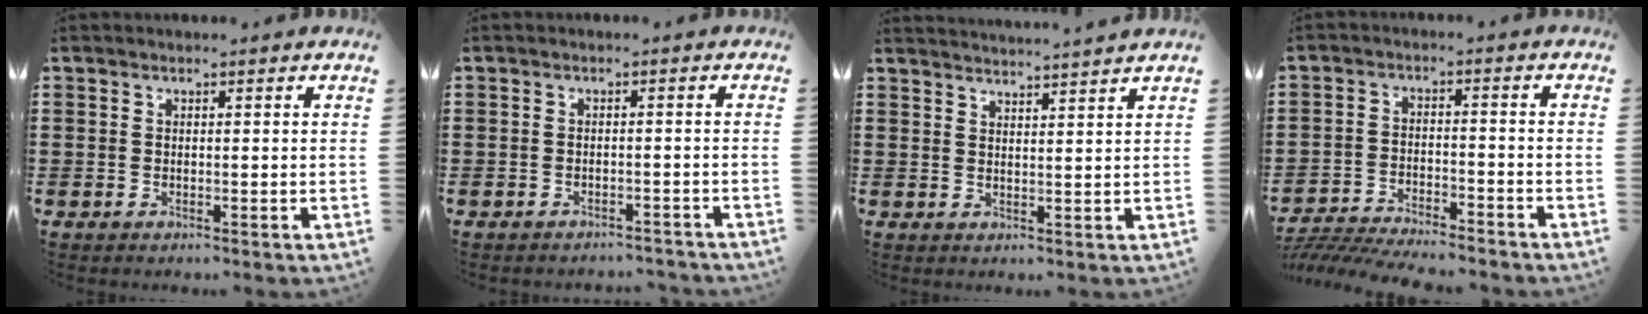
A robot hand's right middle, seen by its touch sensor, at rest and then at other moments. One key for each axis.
{"total": 1.5, "fx": -1.5, "fy": 0.2, "fz": 0.0, "tx": -0.007, "ty": -0.001, "tz": -0.032}
{"total": 2.7, "fx": 2.6, "fy": -0.6, "fz": -0.1, "tx": -0.005, "ty": -0.010, "tz": 0.049}
{"total": 5.3, "fx": -5.2, "fy": 0.4, "fz": 1.0, "tx": -0.028, "ty": -0.002, "tz": -0.108}